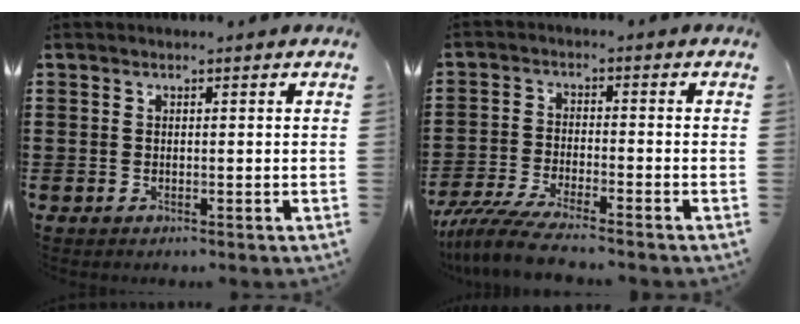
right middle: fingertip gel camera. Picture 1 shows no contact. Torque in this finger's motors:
{"motor_torque": [1.31, -0.83, 0.21, 0.21]}